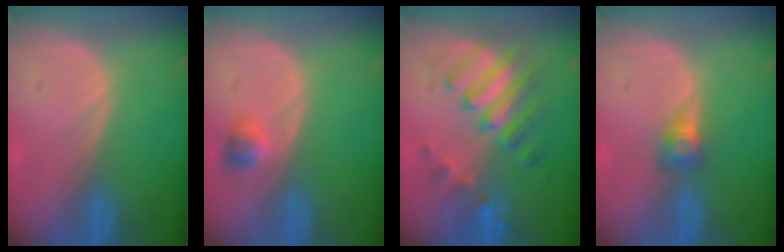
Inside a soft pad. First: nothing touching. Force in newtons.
{"total": 2.3, "press": 2.2, "slide": 0.7}
{"total": 7.7, "press": 7.6, "slide": 1.3}
{"total": 2.8, "press": 2.4, "slide": 1.5}